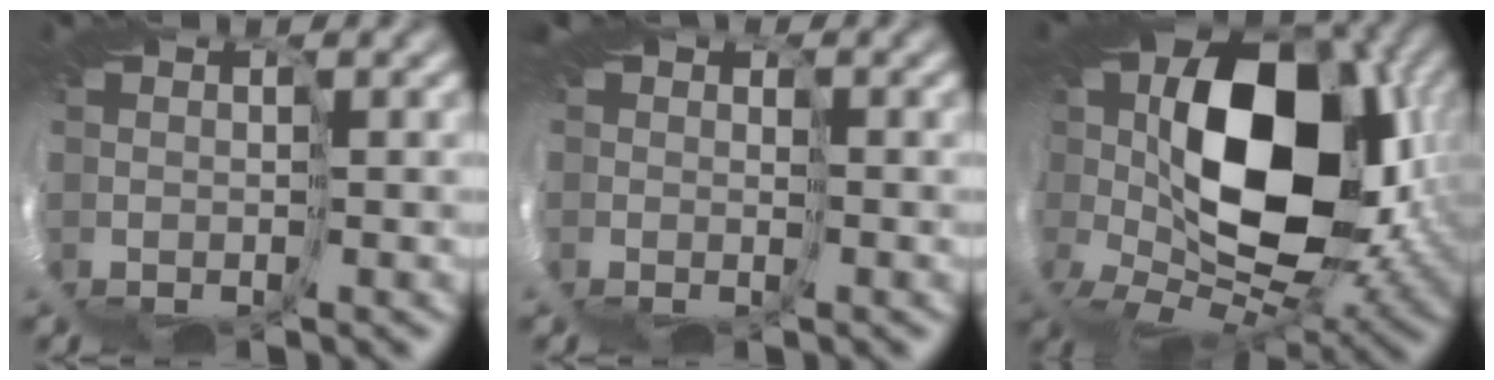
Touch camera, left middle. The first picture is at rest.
{"total": 2.1, "force": [-0.5, 1.9, 0.8], "torque": [-0.002, 0.002, -0.016]}
{"total": 12.0, "force": [2.7, 8.1, 8.4], "torque": [-0.153, -0.023, 0.060]}